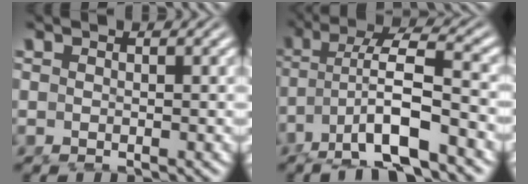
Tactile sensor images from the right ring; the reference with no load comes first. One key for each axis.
{"total": 6.7, "fx": 0.7, "fy": 3.4, "fz": 5.8, "tx": -0.109, "ty": -0.005, "tz": 0.016}